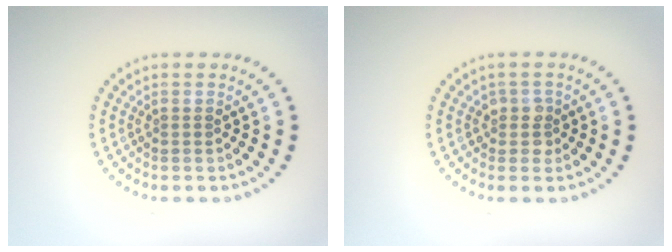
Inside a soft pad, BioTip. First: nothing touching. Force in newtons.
{"total": 1.6, "press": 1.4, "slide": 0.7}